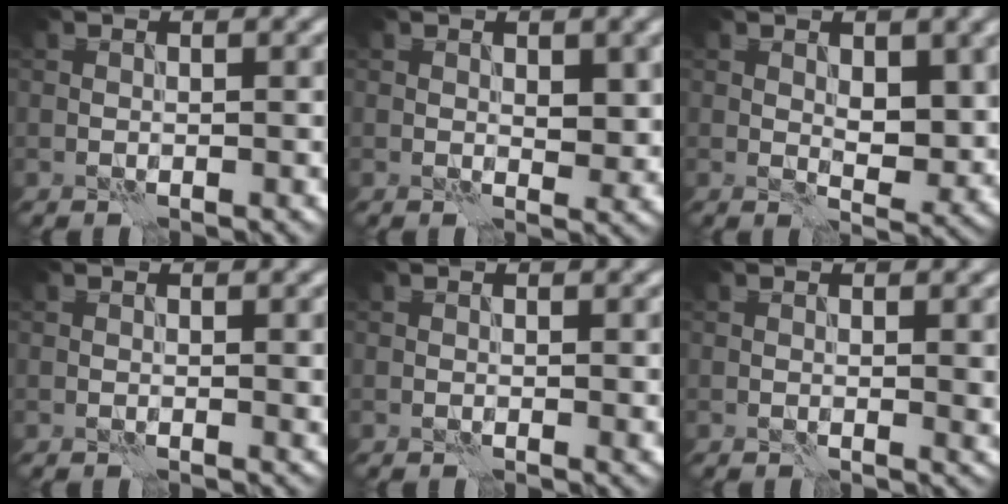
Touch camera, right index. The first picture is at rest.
{"total": 2.2, "force": [0.6, 1.1, 1.8], "torque": [-0.023, -0.005, 0.013]}
{"total": 3.8, "force": [1.0, 1.9, 3.1], "torque": [-0.047, -0.009, 0.020]}
{"total": 0.6, "force": [0.4, 0.1, 0.5], "torque": [-0.004, 0.000, 0.004]}
{"total": 0.6, "force": [0.3, 0.1, 0.5], "torque": [-0.003, -0.001, 0.002]}
{"total": 1.4, "force": [0.4, 0.3, 1.3], "torque": [-0.014, -0.005, 0.005]}